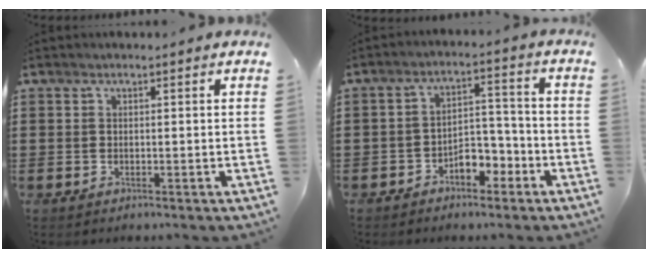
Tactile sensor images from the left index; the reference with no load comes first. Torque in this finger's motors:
{"motor_torque": [0.44, 0.44, 0.12, 0.06]}